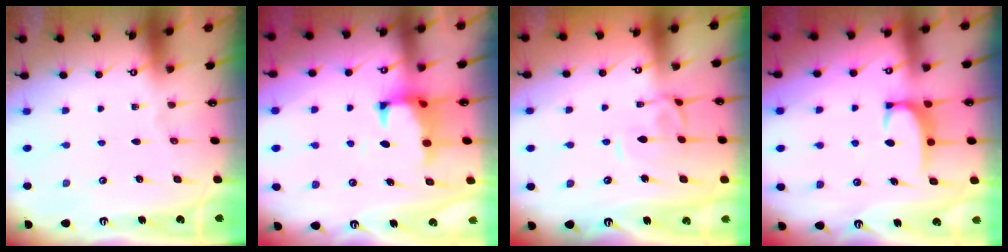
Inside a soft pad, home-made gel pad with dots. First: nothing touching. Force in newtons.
{"total": 1.2, "press": 0.5, "slide": 1.0}
{"total": 1.1, "press": 0.9, "slide": 0.6}
{"total": 2.7, "press": 2.7, "slide": 0.4}